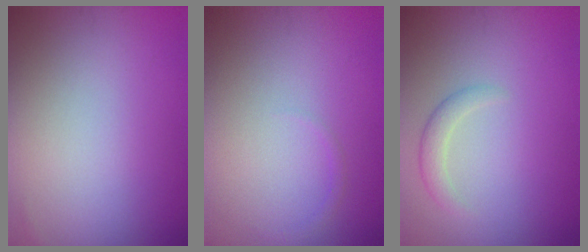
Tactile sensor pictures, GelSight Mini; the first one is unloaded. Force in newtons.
{"total": 0.5, "press": 0.5, "slide": 0.1}
{"total": 1.6, "press": 1.6, "slide": 0.1}